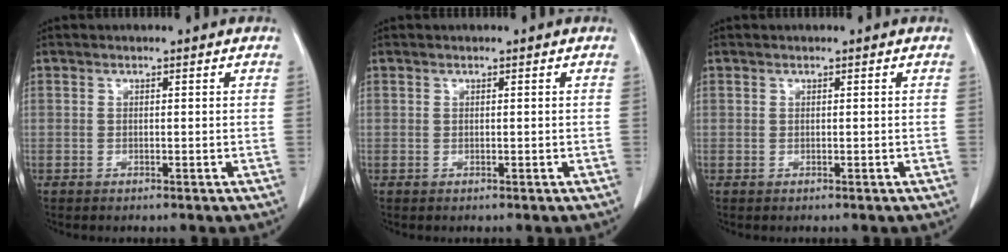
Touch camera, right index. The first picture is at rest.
{"total": 0.0}
{"total": 0.0}